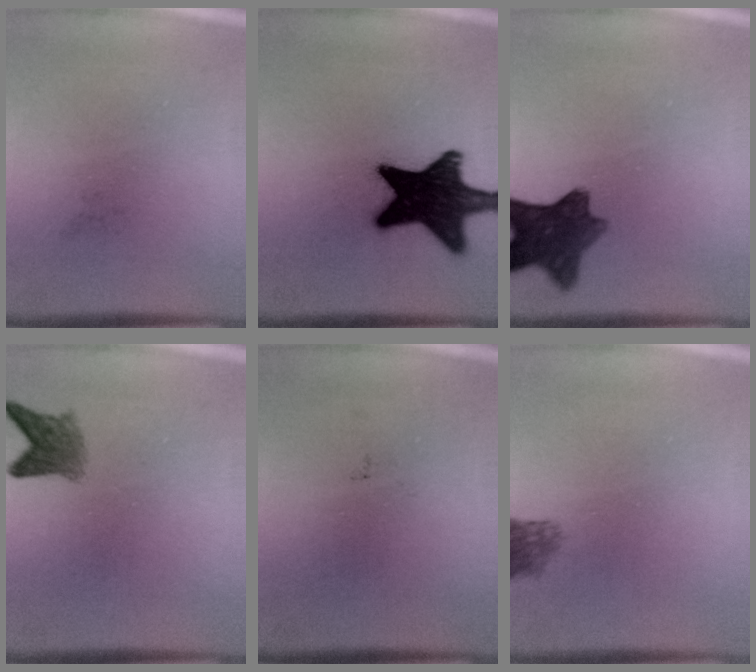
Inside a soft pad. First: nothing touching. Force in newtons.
{"total": 18.9}
{"total": 8.5}
{"total": 3.3}
{"total": 0.0}
{"total": 2.4}